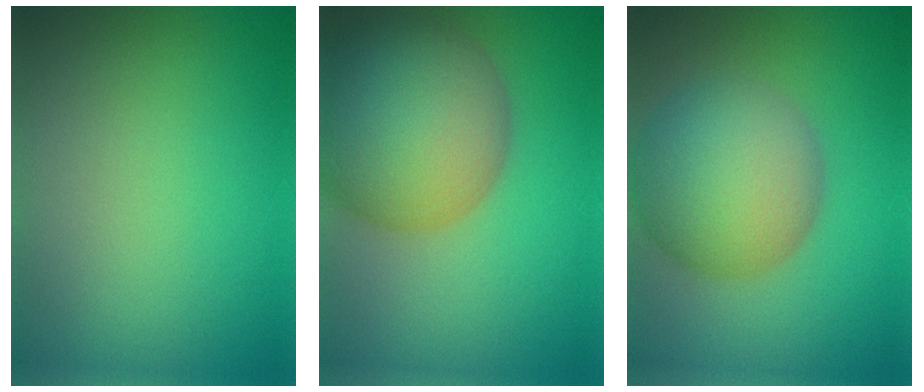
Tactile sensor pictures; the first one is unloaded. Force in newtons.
{"total": 12.8, "press": 12.7, "slide": 0.8}
{"total": 9.4, "press": 9.4, "slide": 0.3}